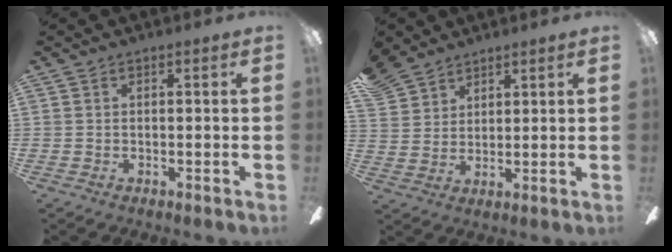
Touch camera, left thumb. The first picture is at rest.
{"total": 7.7, "force": [6.3, 4.2, 1.2], "torque": [-0.042, -0.028, 0.126]}